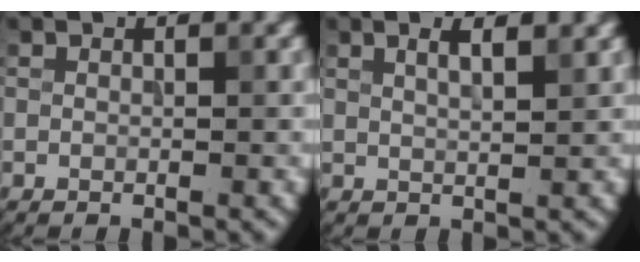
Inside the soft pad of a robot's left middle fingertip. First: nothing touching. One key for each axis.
{"total": 3.0, "fx": 1.8, "fy": 1.1, "fz": 2.2, "tx": -0.012, "ty": 0.010, "tz": 0.008}